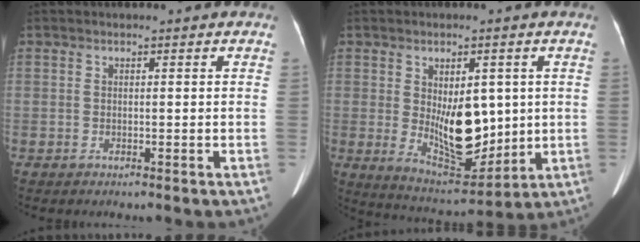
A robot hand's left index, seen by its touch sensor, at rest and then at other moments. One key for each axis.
{"total": 11.0, "fx": 0.3, "fy": 5.0, "fz": 9.8, "tx": -0.160, "ty": -0.009, "tz": 0.026}